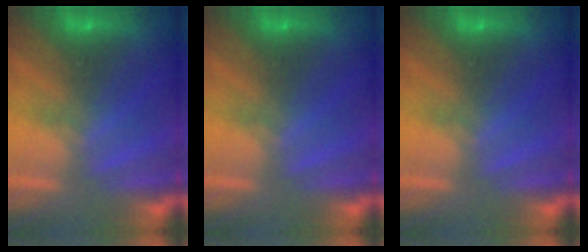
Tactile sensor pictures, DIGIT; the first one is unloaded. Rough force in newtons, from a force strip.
{"total": 0.0}
{"total": 0.0}